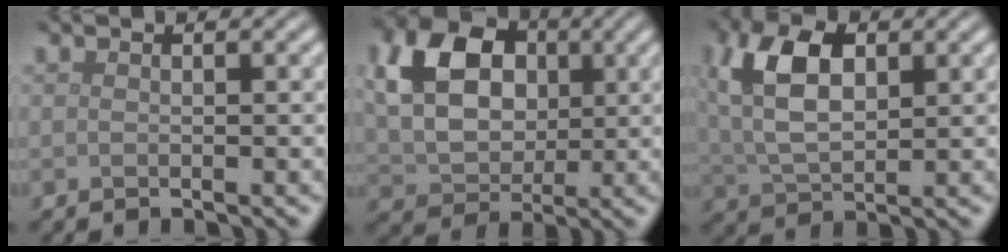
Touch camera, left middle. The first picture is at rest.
{"total": 11.0, "force": [2.8, 8.3, 6.7], "torque": [-0.136, 0.033, 0.044]}
{"total": 7.6, "force": [2.4, 4.2, 5.8], "torque": [-0.126, 0.012, 0.041]}